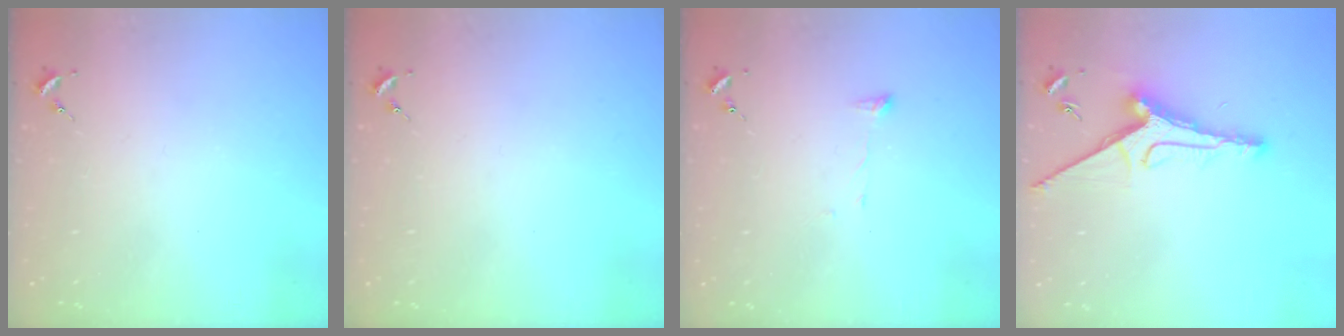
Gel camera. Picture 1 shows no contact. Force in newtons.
{"total": 0.0}
{"total": 3.5, "press": 3.5, "slide": 0.5}
{"total": 11.0, "press": 11.0, "slide": 0.8}